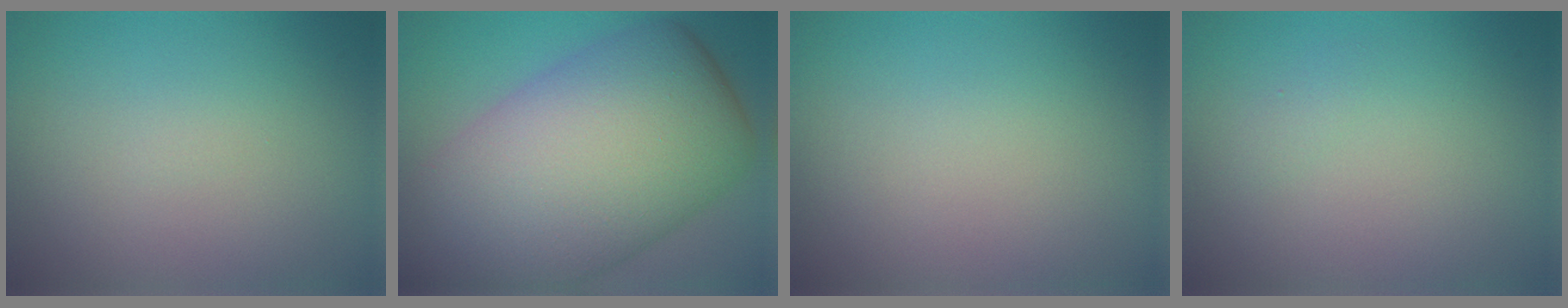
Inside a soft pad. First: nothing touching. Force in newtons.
{"total": 16.5, "press": 16.4, "slide": 0.7}
{"total": 0.0}
{"total": 0.5, "press": 0.5, "slide": 0.0}